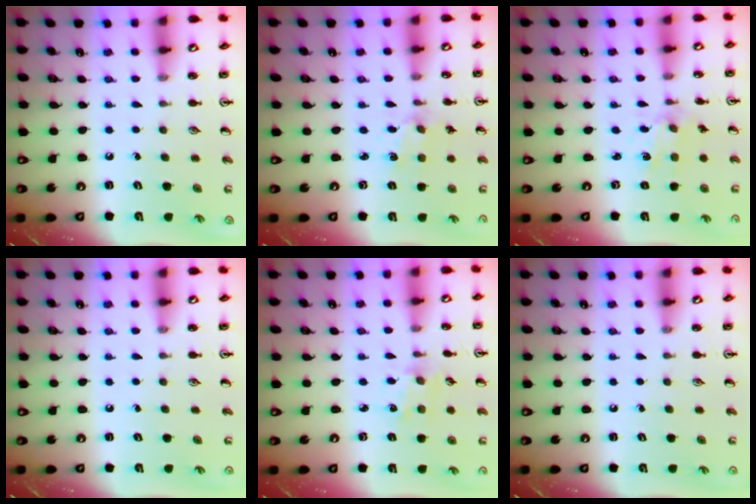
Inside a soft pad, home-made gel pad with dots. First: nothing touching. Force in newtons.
{"total": 1.7, "press": 1.6, "slide": 0.5}
{"total": 2.4, "press": 2.2, "slide": 0.8}
{"total": 0.0}
{"total": 1.4, "press": 1.3, "slide": 0.2}
{"total": 0.0}